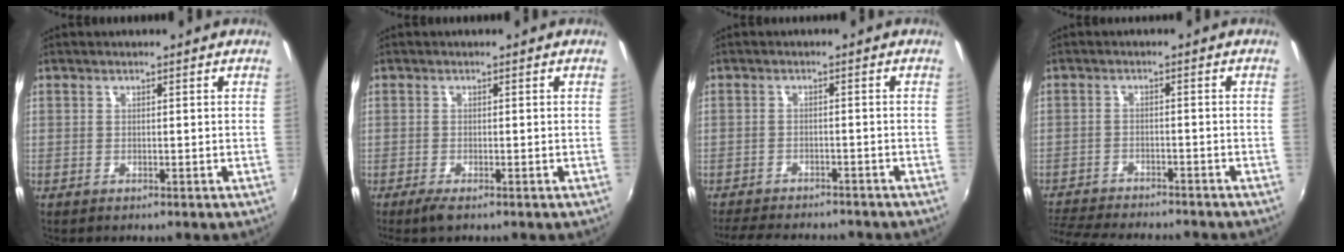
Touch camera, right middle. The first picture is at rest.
{"total": 2.2, "force": [-1.5, 0.2, 1.6], "torque": [-0.034, -0.010, -0.028]}
{"total": 10.7, "force": [-9.5, 2.8, 4.0], "torque": [-0.099, -0.011, -0.141]}
{"total": 12.6, "force": [-11.4, 2.4, 4.9], "torque": [-0.121, -0.017, -0.181]}